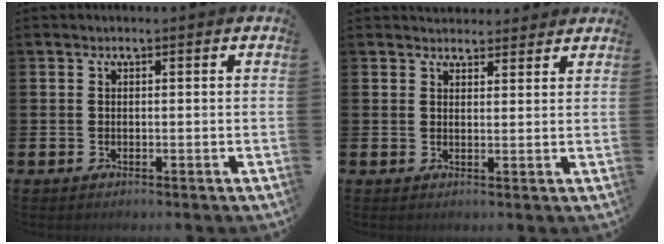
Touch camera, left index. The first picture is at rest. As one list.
[{"total": 2.9, "force": [2.8, 0.8, -0.1], "torque": [0.005, -0.013, 0.051]}]